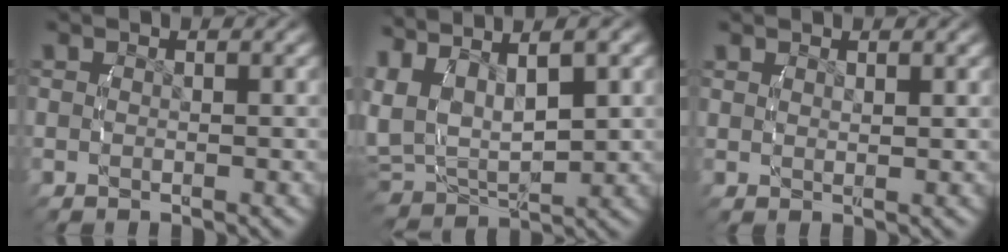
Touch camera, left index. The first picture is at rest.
{"total": 11.9, "force": [1.7, 9.2, 7.4], "torque": [-0.183, -0.028, 0.032]}
{"total": 1.1, "force": [0.9, -0.2, 0.6], "torque": [-0.003, 0.001, 0.020]}